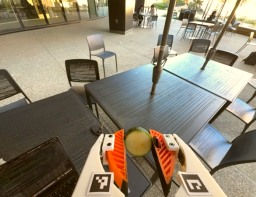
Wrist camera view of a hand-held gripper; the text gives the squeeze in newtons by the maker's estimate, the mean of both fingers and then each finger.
{"total": 8.0, "left": 7.5, "right": 8.6}